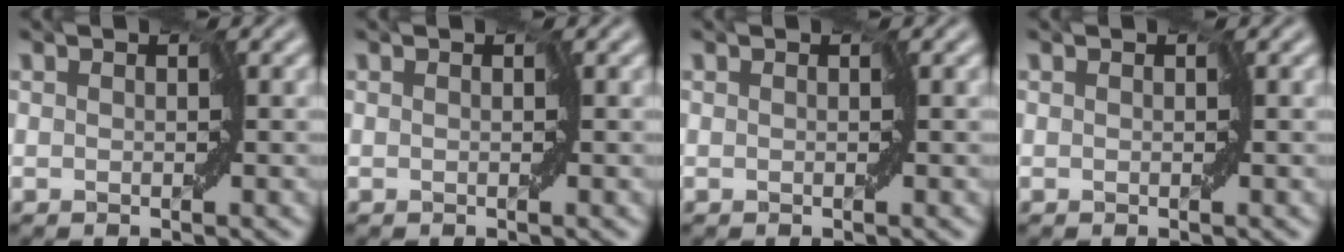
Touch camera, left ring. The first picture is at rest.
{"total": 0.0}
{"total": 0.0}
{"total": 0.0}